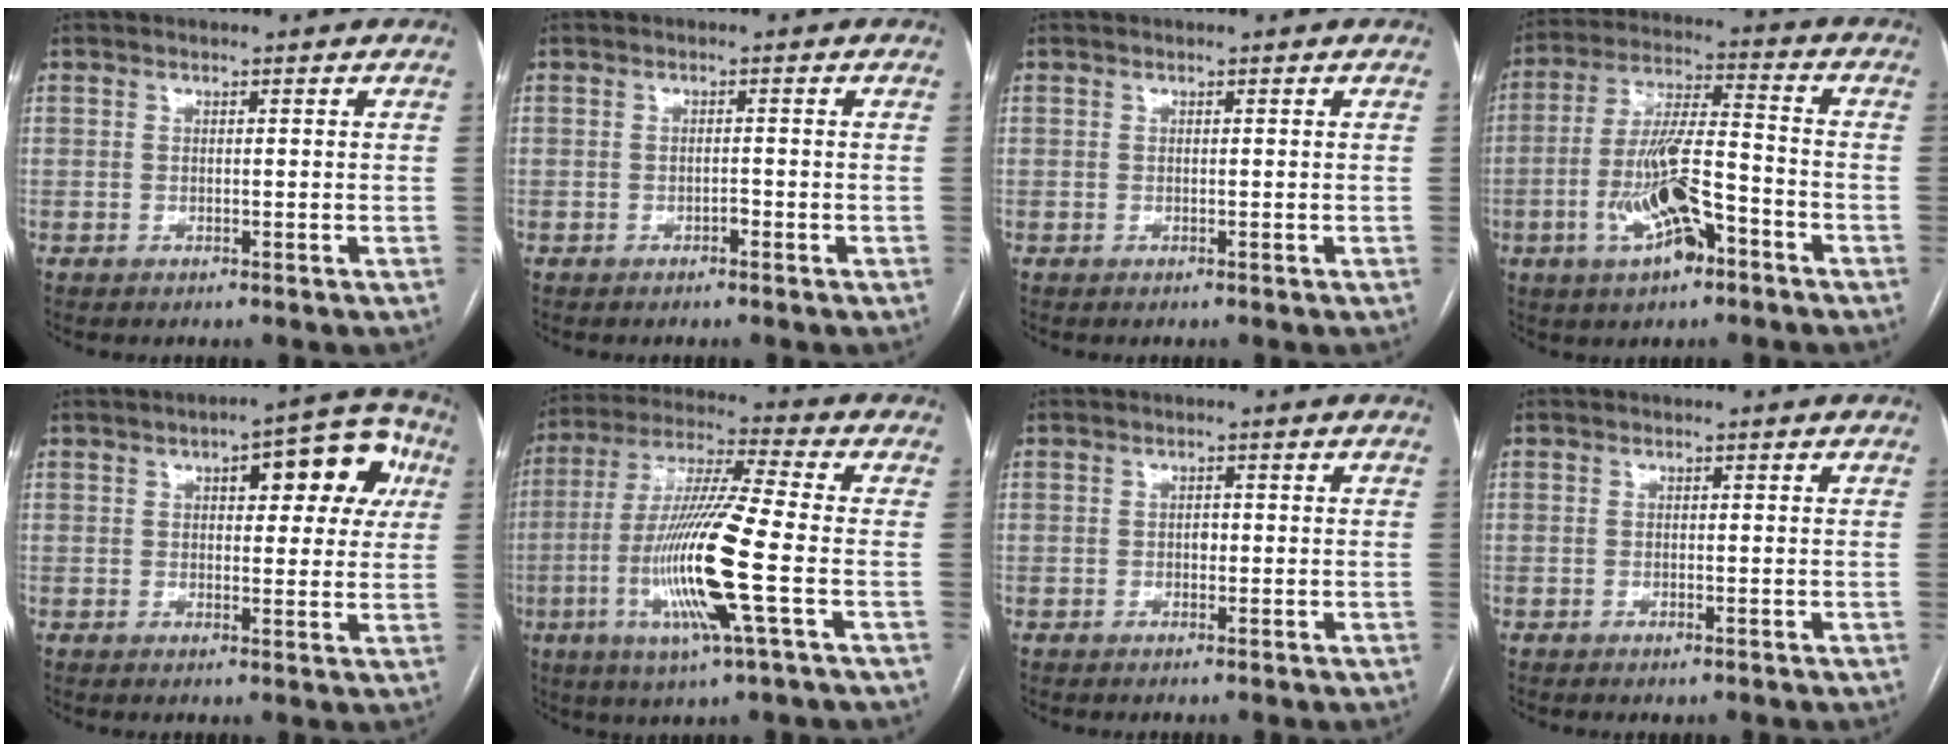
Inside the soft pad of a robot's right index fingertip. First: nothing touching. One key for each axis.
{"total": 0.9, "fx": -0.5, "fy": 0.4, "fz": 0.6, "tx": -0.010, "ty": 0.002, "tz": -0.009}
{"total": 0.0}
{"total": 12.3, "fx": -5.1, "fy": 3.2, "fz": 10.8, "tx": -0.216, "ty": 0.004, "tz": -0.088}
{"total": 10.8, "fx": 3.7, "fy": 4.1, "fz": 9.2, "tx": -0.101, "ty": 0.035, "tz": 0.042}
{"total": 16.2, "fx": -3.9, "fy": -0.1, "fz": 15.7, "tx": -0.322, "ty": -0.013, "tz": -0.082}
{"total": 1.1, "fx": -0.1, "fy": 0.7, "fz": 0.8, "tx": -0.011, "ty": 0.002, "tz": -0.003}
{"total": 0.7, "fx": -0.5, "fy": 0.2, "fz": 0.5, "tx": -0.007, "ty": -0.001, "tz": -0.004}